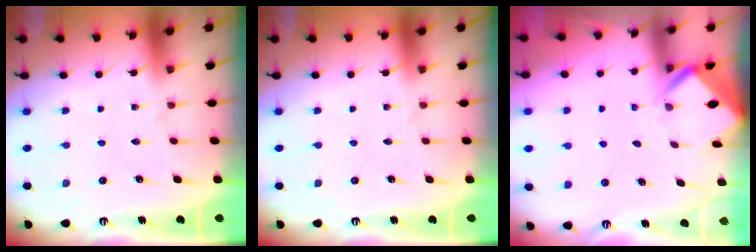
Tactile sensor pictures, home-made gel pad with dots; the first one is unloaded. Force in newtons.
{"total": 0.0}
{"total": 2.6, "press": 2.6, "slide": 0.2}